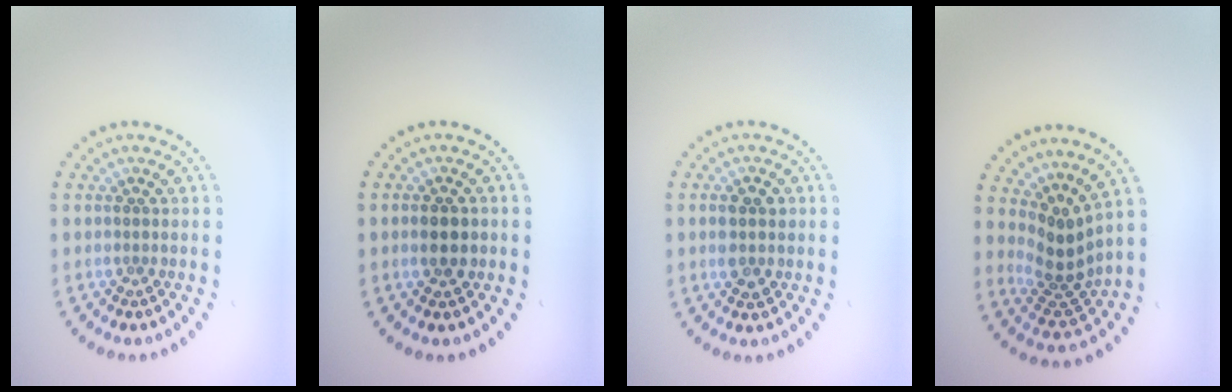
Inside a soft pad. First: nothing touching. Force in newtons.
{"total": 2.4, "press": 2.4, "slide": 0.1}
{"total": 2.4, "press": 2.4, "slide": 0.2}
{"total": 3.2, "press": 2.2, "slide": 2.4}